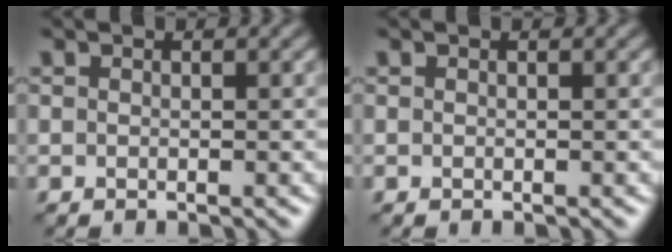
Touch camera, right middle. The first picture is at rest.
{"total": 0.0}